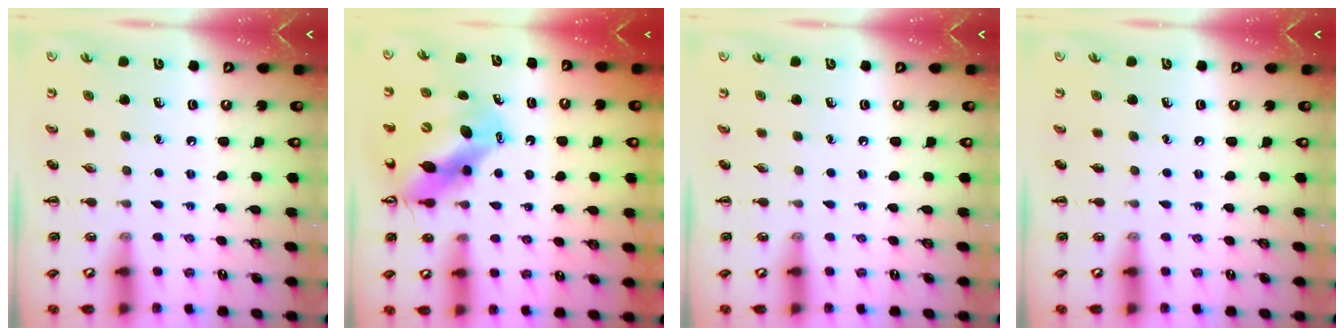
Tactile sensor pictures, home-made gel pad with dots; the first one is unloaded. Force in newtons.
{"total": 12.7, "press": 12.1, "slide": 3.7}
{"total": 0.0}
{"total": 0.0}